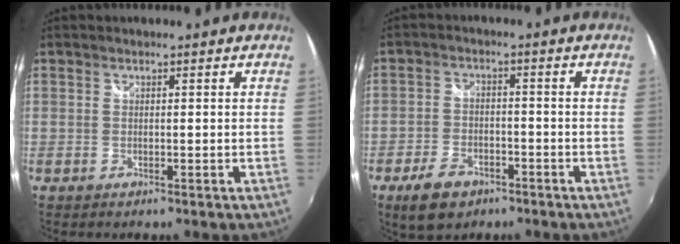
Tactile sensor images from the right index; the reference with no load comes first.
{"total": 8.0, "force": [-5.1, 4.7, 4.0], "torque": [-0.104, 0.001, -0.086]}